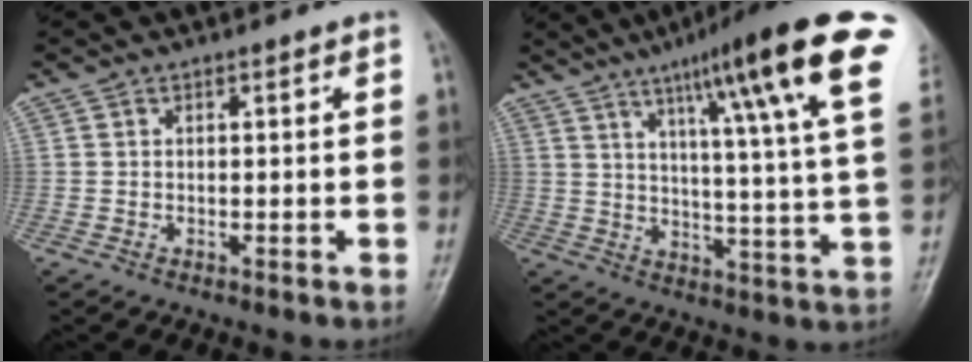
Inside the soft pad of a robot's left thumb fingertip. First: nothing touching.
{"total": 22.8, "force": [11.7, 2.3, 19.4], "torque": [-0.271, -0.028, 0.158]}